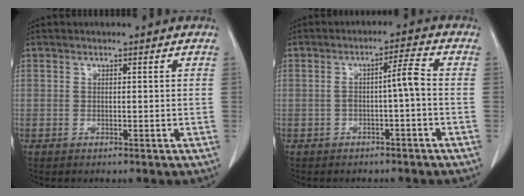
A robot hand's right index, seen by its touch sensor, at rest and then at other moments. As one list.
[{"total": 3.7, "force": [-0.7, 0.0, 3.6], "torque": [-0.059, 0.015, -0.010]}]